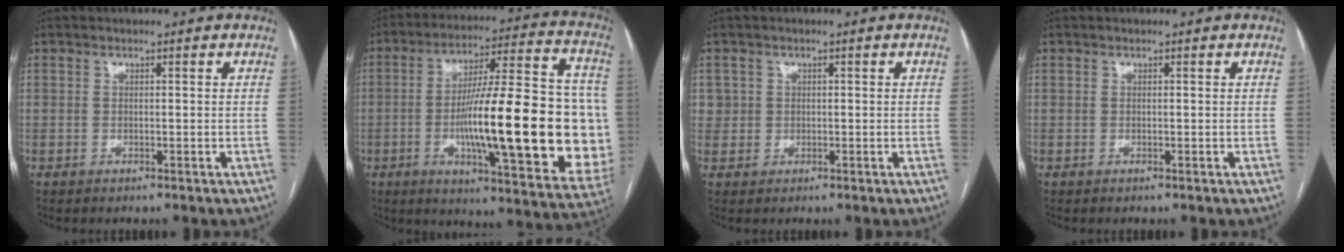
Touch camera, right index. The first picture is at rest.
{"total": 28.6, "force": [-3.8, 4.9, 27.9], "torque": [-0.343, 0.010, -0.053]}
{"total": 2.0, "force": [0.5, 2.0, 0.0], "torque": [0.016, 0.006, 0.005]}
{"total": 0.0}